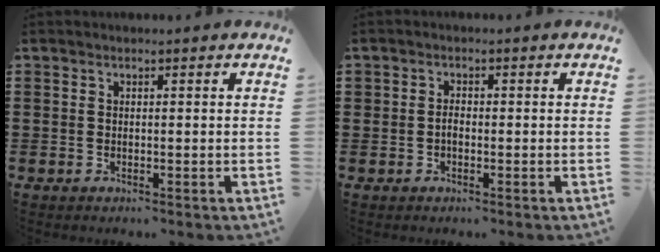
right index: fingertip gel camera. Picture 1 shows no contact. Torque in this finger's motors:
{"motor_torque": [-0.75, 0.84, -0.41, -0.16]}